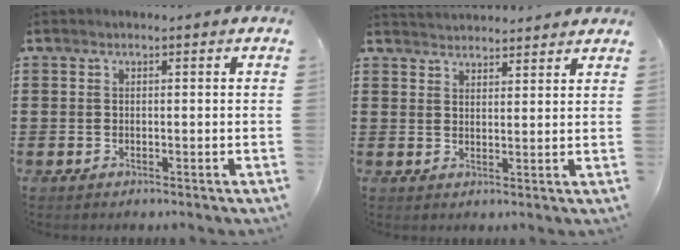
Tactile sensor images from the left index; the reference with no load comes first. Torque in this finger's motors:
{"motor_torque": [1.07, -1.07, 0.31, 0.06]}